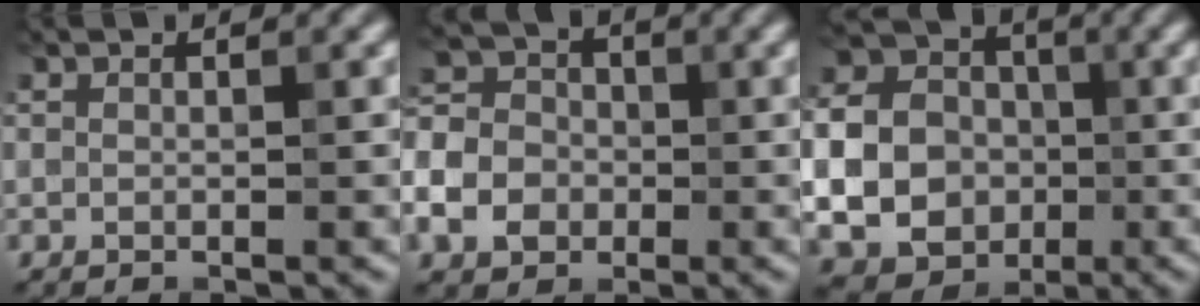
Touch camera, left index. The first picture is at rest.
{"total": 6.1, "force": [-2.0, 4.9, 2.9], "torque": [-0.071, -0.004, -0.055]}
{"total": 11.6, "force": [-1.7, 10.1, 5.5], "torque": [-0.141, -0.017, -0.046]}